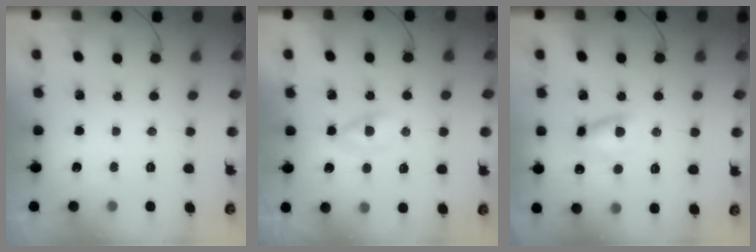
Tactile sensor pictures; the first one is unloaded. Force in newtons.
{"total": 2.1, "press": 1.7, "slide": 1.2}
{"total": 8.1, "press": 8.0, "slide": 1.3}